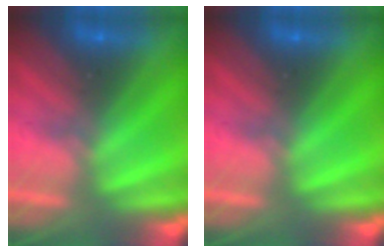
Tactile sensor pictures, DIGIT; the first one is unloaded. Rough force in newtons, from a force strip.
{"total": 0.0}